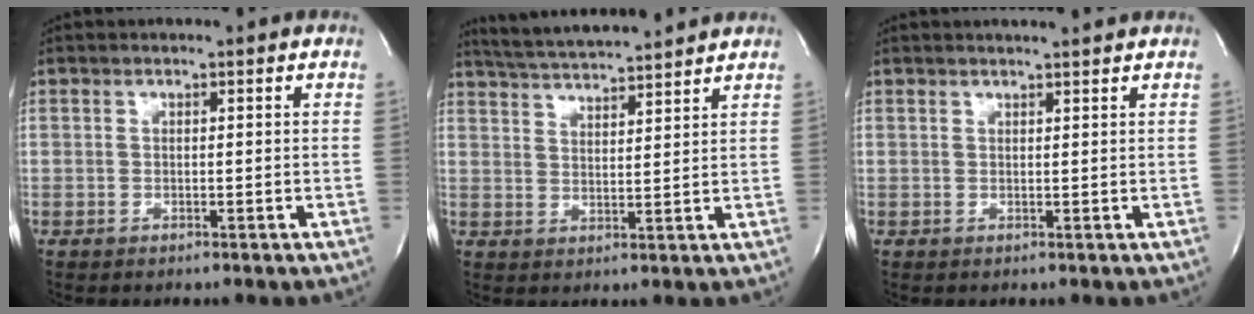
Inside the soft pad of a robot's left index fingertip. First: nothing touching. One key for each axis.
{"total": 11.1, "fx": 10.3, "fy": 0.0, "fz": 3.9, "tx": -0.077, "ty": 0.020, "tz": 0.163}
{"total": 3.5, "fx": 3.4, "fy": -0.3, "fz": 1.1, "tx": -0.017, "ty": 0.009, "tz": 0.040}